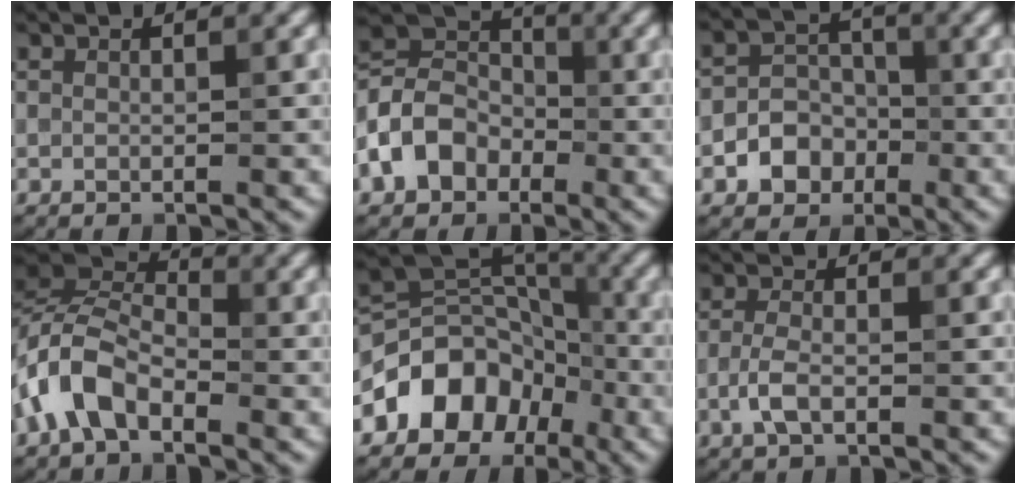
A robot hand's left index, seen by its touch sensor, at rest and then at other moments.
{"total": 5.7, "force": [-2.3, 4.3, 3.1], "torque": [-0.060, 0.012, -0.061]}
{"total": 4.5, "force": [-1.7, 3.7, 1.7], "torque": [0.003, 0.010, -0.050]}
{"total": 5.8, "force": [-3.1, 3.2, 3.7], "torque": [-0.081, 0.009, -0.075]}
{"total": 7.7, "force": [-3.5, 5.7, 3.8], "torque": [-0.048, 0.021, -0.072]}
{"total": 2.3, "force": [-0.9, 0.8, 2.0], "torque": [-0.050, 0.005, -0.021]}